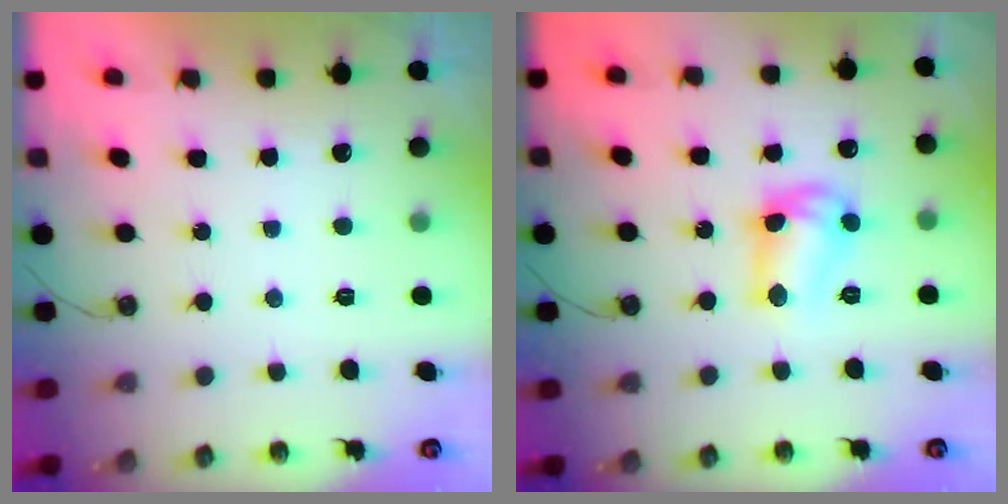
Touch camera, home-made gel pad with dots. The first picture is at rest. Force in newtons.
{"total": 11.7, "press": 11.6, "slide": 0.7}